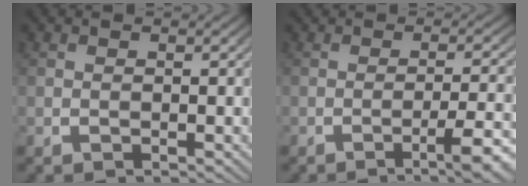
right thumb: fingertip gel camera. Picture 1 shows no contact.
{"total": 4.7, "force": [-2.1, 1.1, 4.0], "torque": [-0.055, 0.003, -0.036]}